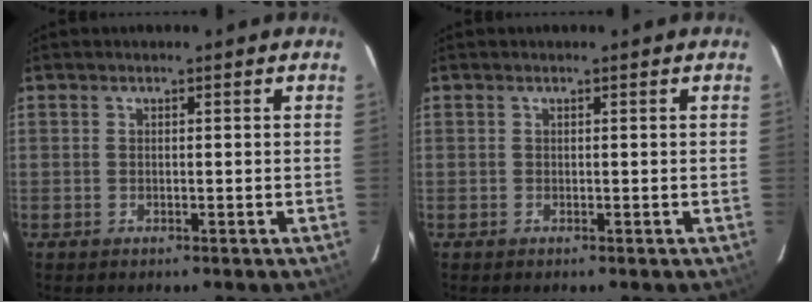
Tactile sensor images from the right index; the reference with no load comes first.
{"total": 0.0}